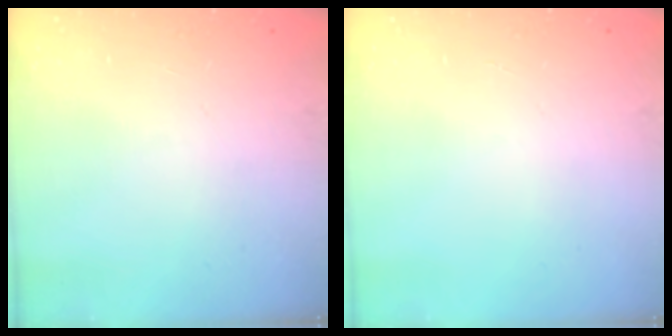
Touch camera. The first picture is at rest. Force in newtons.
{"total": 0.0}